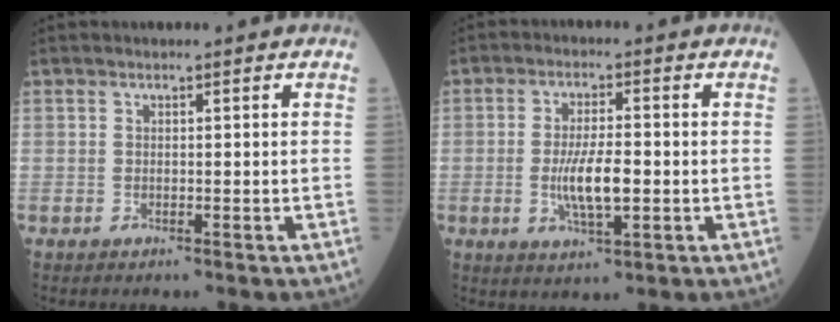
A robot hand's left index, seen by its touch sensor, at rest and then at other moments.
{"total": 6.7, "force": [-1.5, 1.6, 6.4], "torque": [-0.129, -0.011, -0.025]}